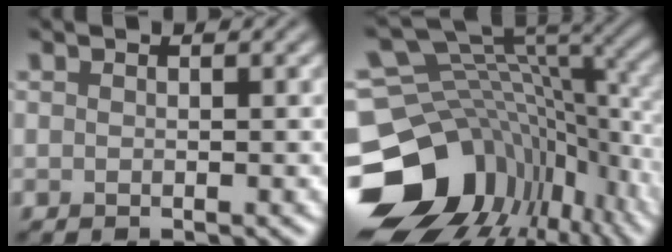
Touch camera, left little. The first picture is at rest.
{"total": 15.2, "force": [-4.3, 11.2, 9.4], "torque": [-0.203, -0.014, -0.060]}